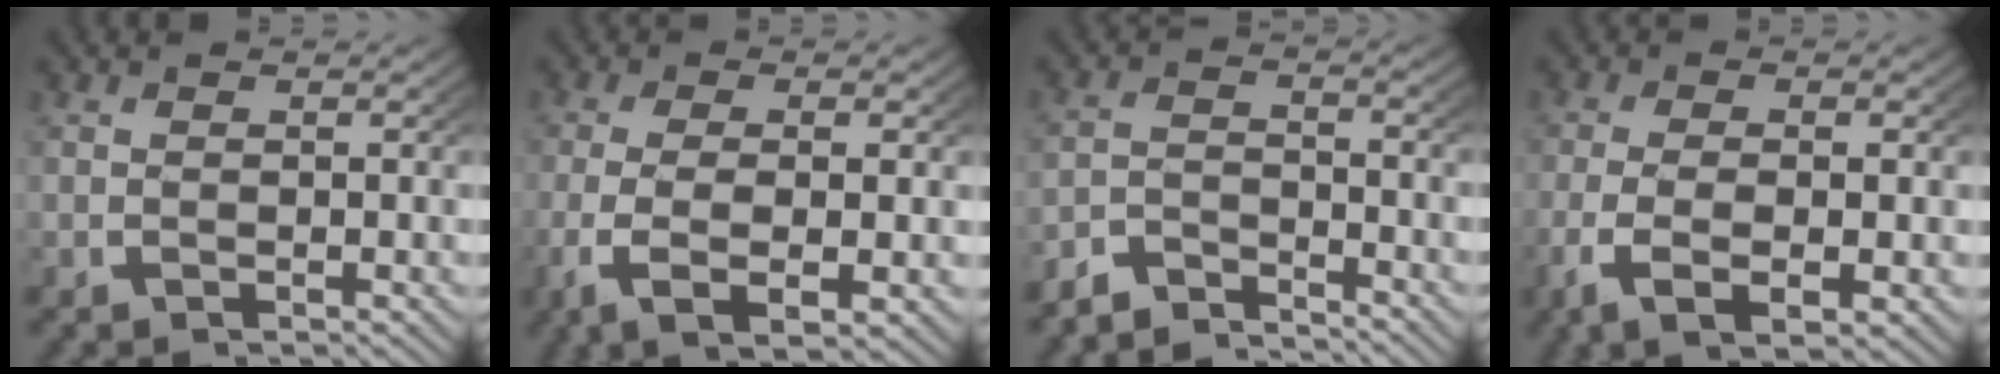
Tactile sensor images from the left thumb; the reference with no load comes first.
{"total": 6.0, "force": [-1.5, 2.6, 5.2], "torque": [-0.119, -0.019, -0.014]}
{"total": 3.8, "force": [-3.7, 0.8, 0.7], "torque": [-0.008, -0.006, -0.076]}
{"total": 4.9, "force": [-1.4, 2.1, 4.2], "torque": [-0.093, -0.013, -0.018]}